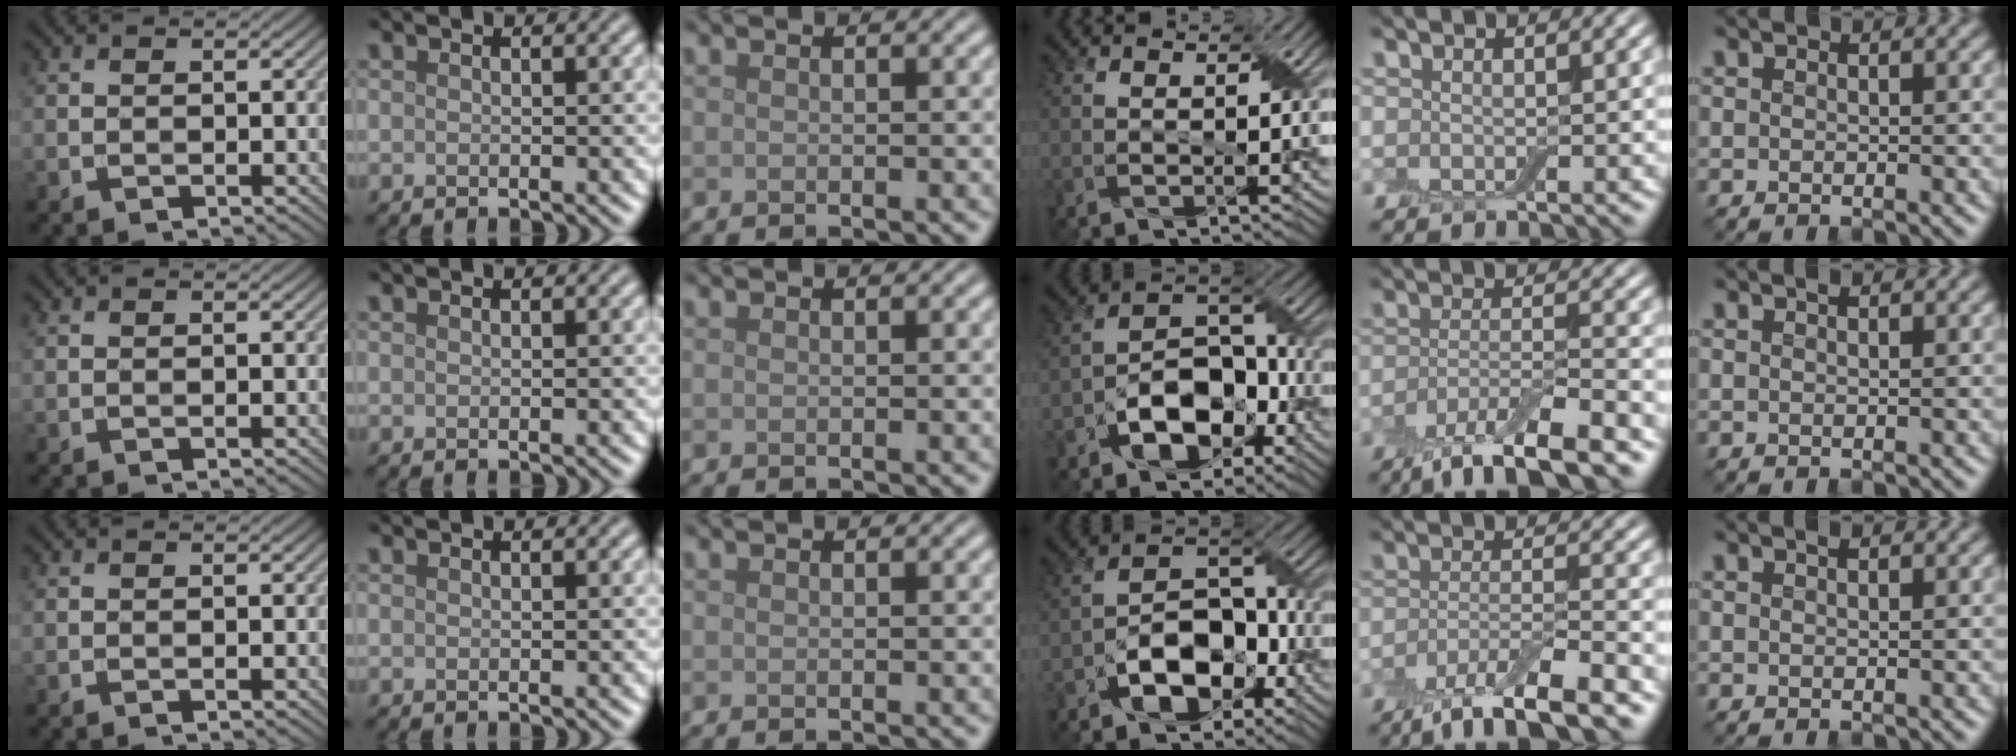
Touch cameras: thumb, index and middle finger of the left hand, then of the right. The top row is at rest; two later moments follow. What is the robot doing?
{"motion": "peel", "object": "bubble wrap"}